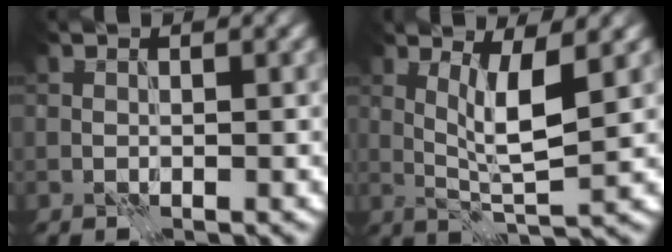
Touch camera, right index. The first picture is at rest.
{"total": 4.2, "force": [1.0, 0.5, 4.1], "torque": [-0.082, -0.010, 0.025]}